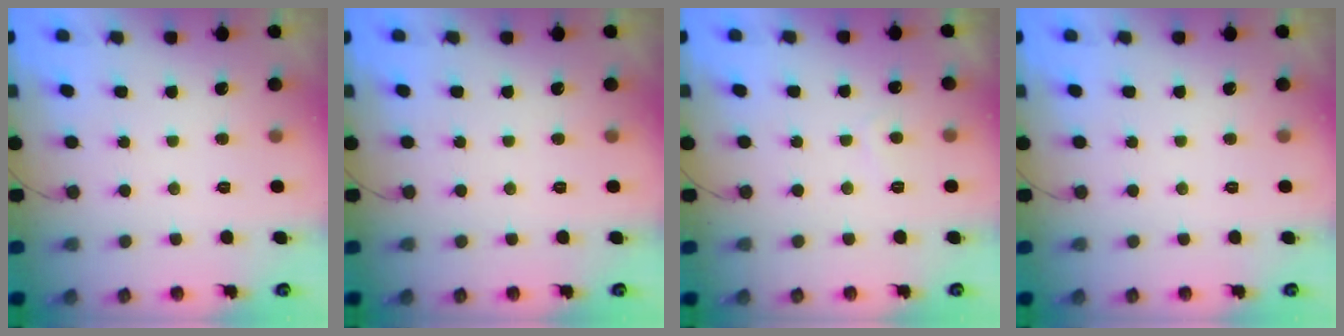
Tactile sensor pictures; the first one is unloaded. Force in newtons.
{"total": 0.0}
{"total": 0.7, "press": 0.5, "slide": 0.5}
{"total": 0.0}